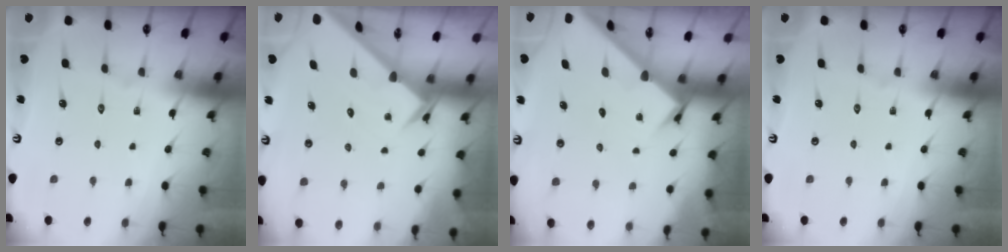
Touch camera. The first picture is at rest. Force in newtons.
{"total": 2.7, "press": 2.7, "slide": 0.2}
{"total": 2.1, "press": 2.1, "slide": 0.2}
{"total": 0.0}